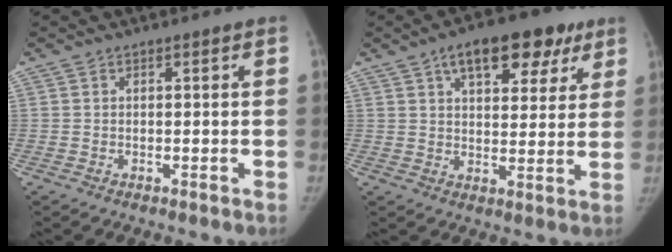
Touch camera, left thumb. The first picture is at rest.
{"total": 14.6, "force": [7.9, 7.3, 9.8], "torque": [-0.090, -0.008, 0.110]}